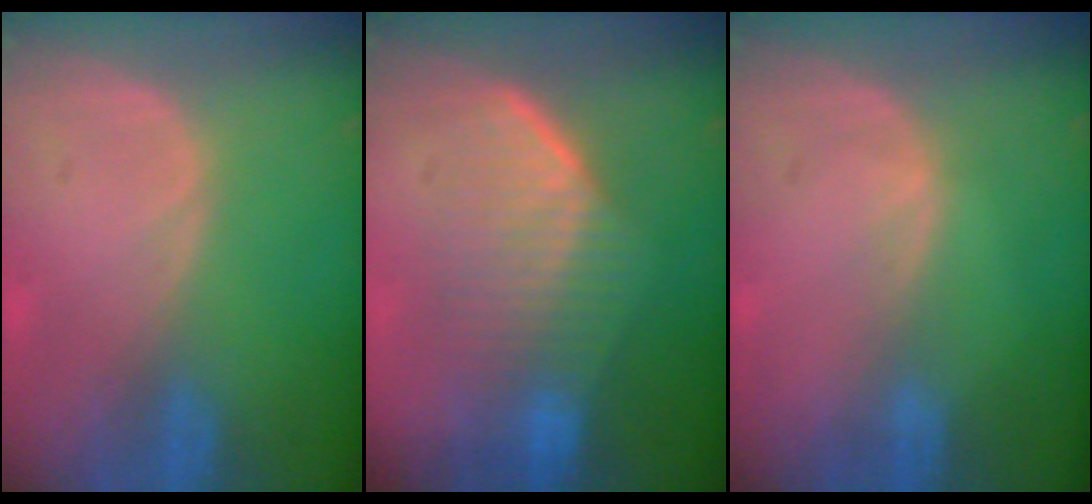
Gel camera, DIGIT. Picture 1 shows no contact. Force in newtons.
{"total": 7.3, "press": 7.3, "slide": 0.4}
{"total": 0.6, "press": 0.5, "slide": 0.2}